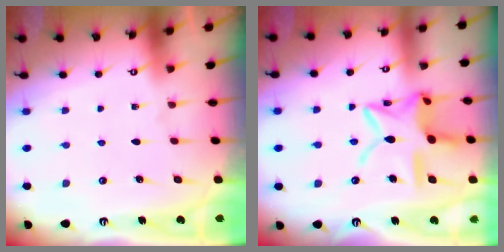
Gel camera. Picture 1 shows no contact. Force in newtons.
{"total": 15.4, "press": 15.4, "slide": 1.3}